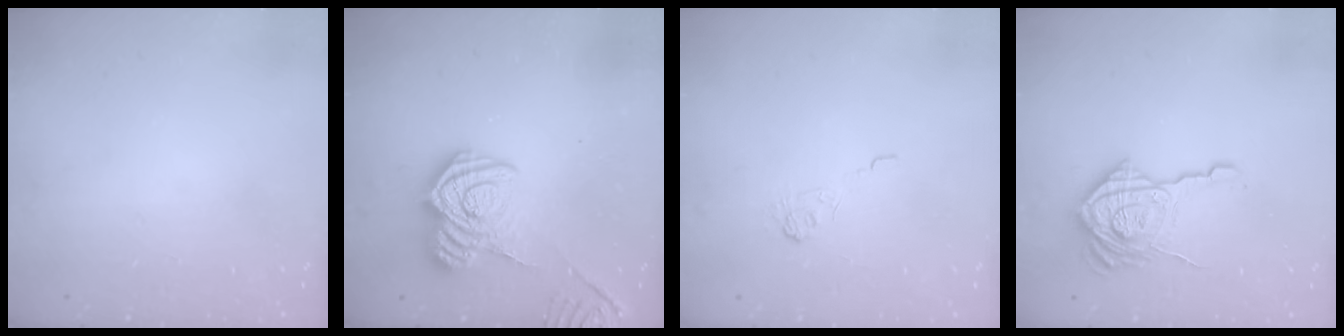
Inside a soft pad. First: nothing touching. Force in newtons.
{"total": 13.9, "press": 13.8, "slide": 1.0}
{"total": 2.5, "press": 2.1, "slide": 1.4}
{"total": 17.6, "press": 17.5, "slide": 1.1}